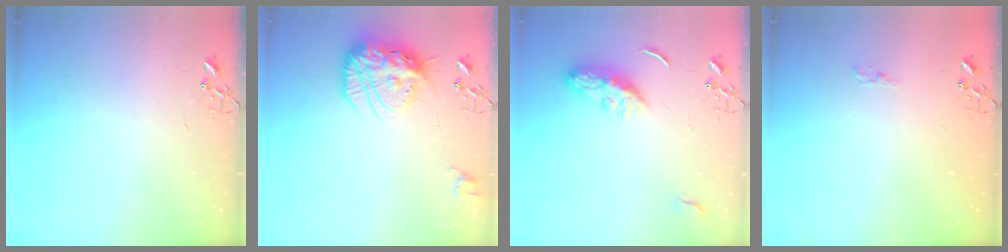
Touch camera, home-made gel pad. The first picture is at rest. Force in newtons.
{"total": 18.3, "press": 18.2, "slide": 1.9}
{"total": 9.1, "press": 9.1, "slide": 0.4}
{"total": 4.7, "press": 4.7, "slide": 0.6}